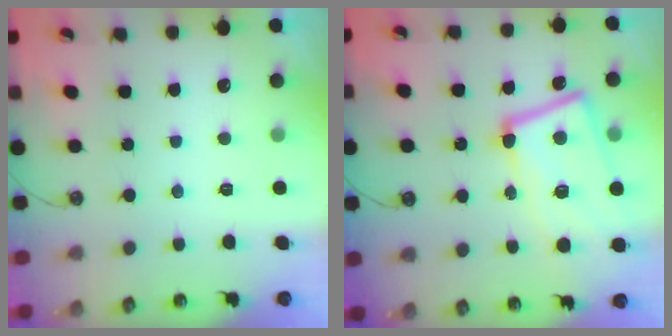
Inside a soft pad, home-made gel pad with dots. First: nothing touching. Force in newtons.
{"total": 13.8, "press": 13.6, "slide": 2.3}